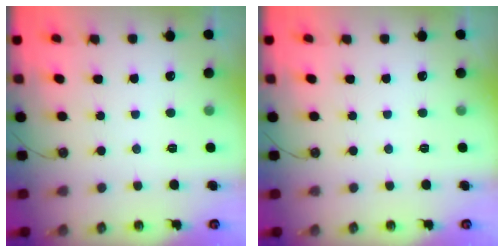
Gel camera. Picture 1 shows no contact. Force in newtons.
{"total": 0.0}